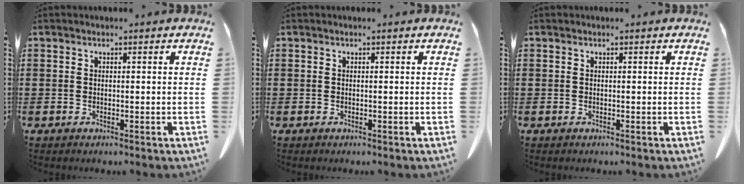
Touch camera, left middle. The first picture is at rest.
{"total": 0.0}
{"total": 0.0}